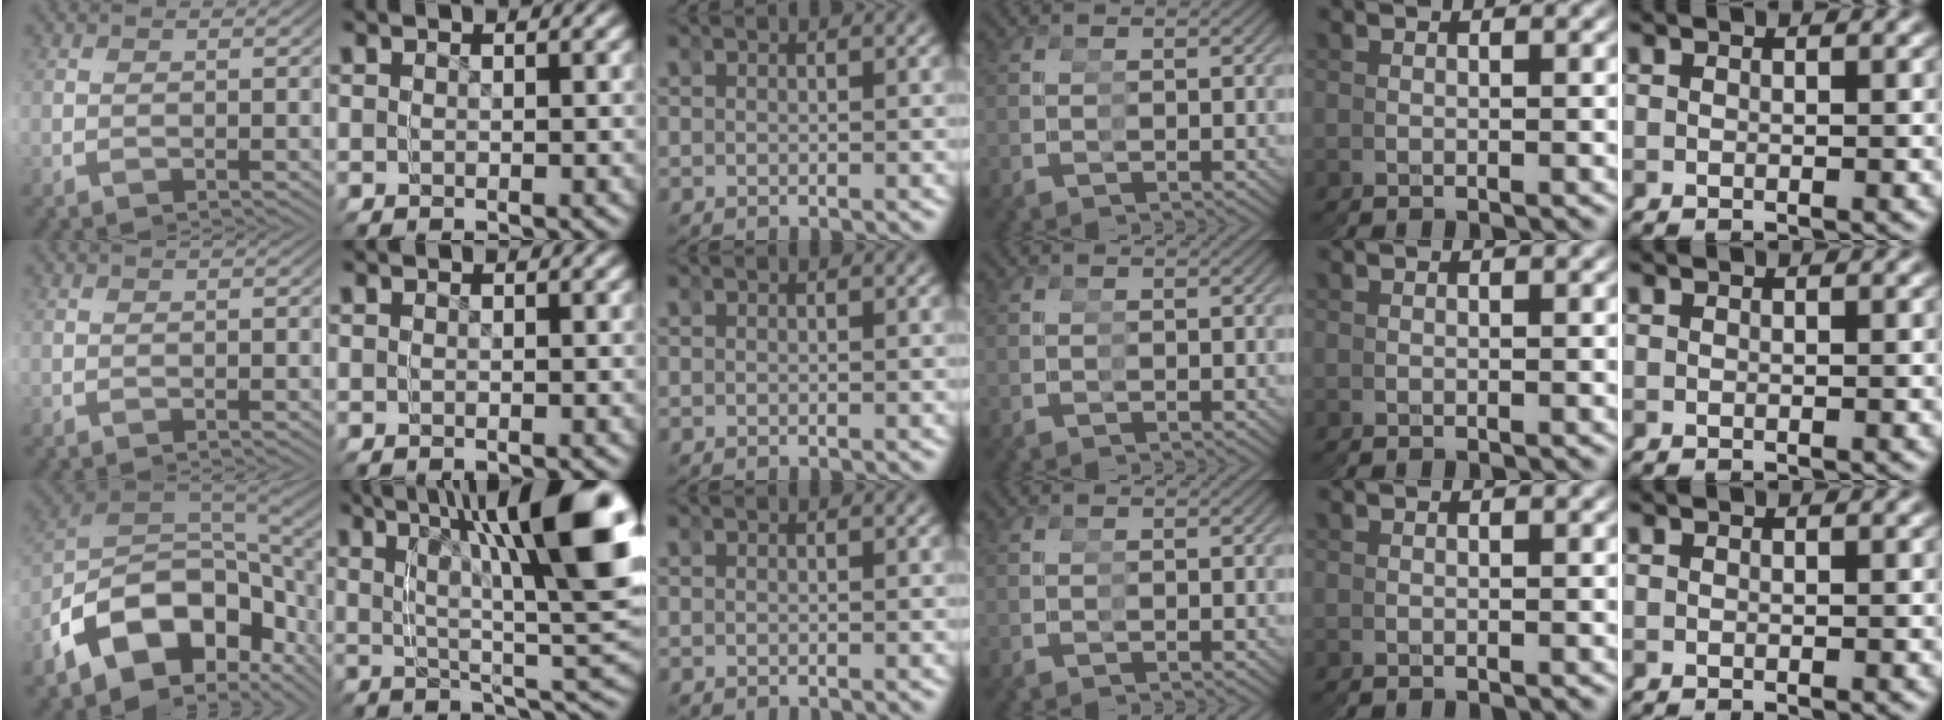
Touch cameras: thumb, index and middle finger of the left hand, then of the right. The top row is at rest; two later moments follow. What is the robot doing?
{"motion": "grasp_and_lifting", "object": "toy banana"}